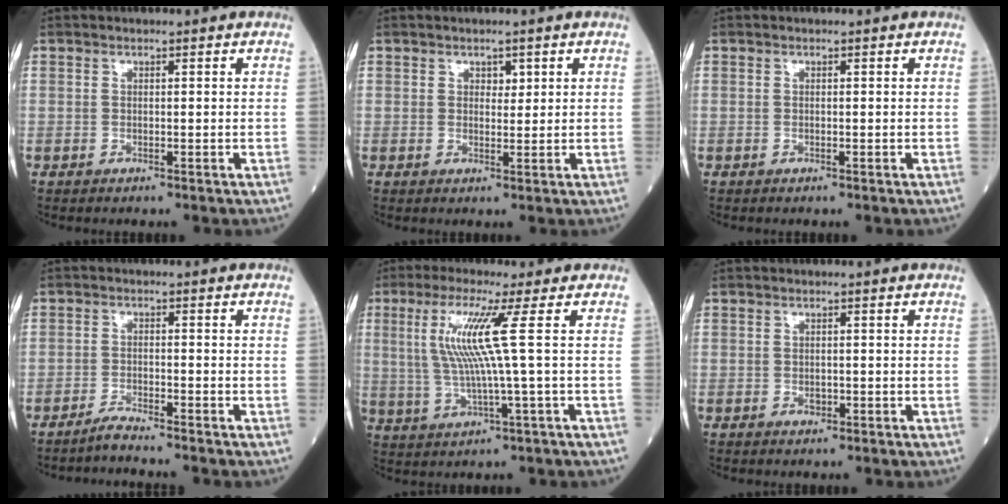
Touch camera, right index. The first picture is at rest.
{"total": 1.6, "force": [0.8, 1.0, 1.0], "torque": [-0.010, -0.002, 0.012]}
{"total": 0.0}
{"total": 2.5, "force": [-2.4, -0.6, 0.5], "torque": [-0.013, -0.010, -0.048]}
{"total": 8.4, "force": [1.8, -1.6, 8.1], "torque": [-0.170, 0.003, 0.040]}
{"total": 1.0, "force": [-0.4, 0.7, 0.7], "torque": [-0.012, 0.000, -0.004]}